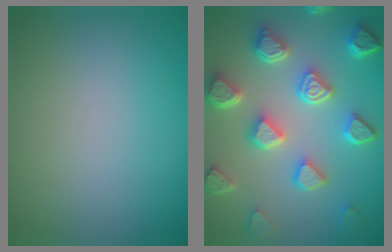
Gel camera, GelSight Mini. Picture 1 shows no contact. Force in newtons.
{"total": 7.4, "press": 5.9, "slide": 4.5}